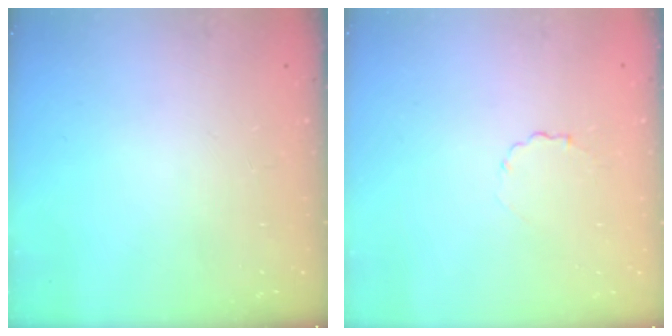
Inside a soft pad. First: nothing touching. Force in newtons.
{"total": 2.1, "press": 1.9, "slide": 0.9}